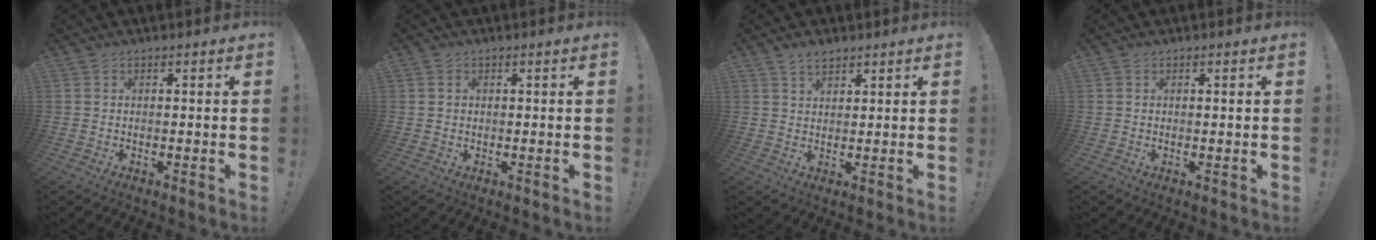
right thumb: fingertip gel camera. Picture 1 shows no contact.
{"total": 1.0, "force": [0.3, 0.9, 0.4], "torque": [-0.011, 0.006, 0.006]}
{"total": 3.5, "force": [2.7, 1.8, 1.5], "torque": [-0.021, -0.011, 0.049]}
{"total": 0.5, "force": [0.1, 0.0, 0.5], "torque": [-0.005, -0.003, 0.001]}